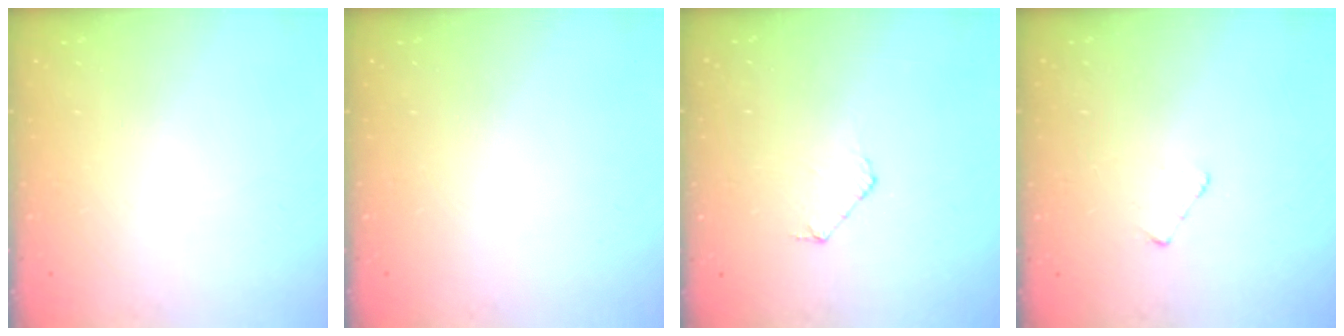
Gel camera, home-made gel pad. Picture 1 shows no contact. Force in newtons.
{"total": 0.0}
{"total": 4.3, "press": 4.3, "slide": 0.4}
{"total": 2.5, "press": 2.5, "slide": 0.3}